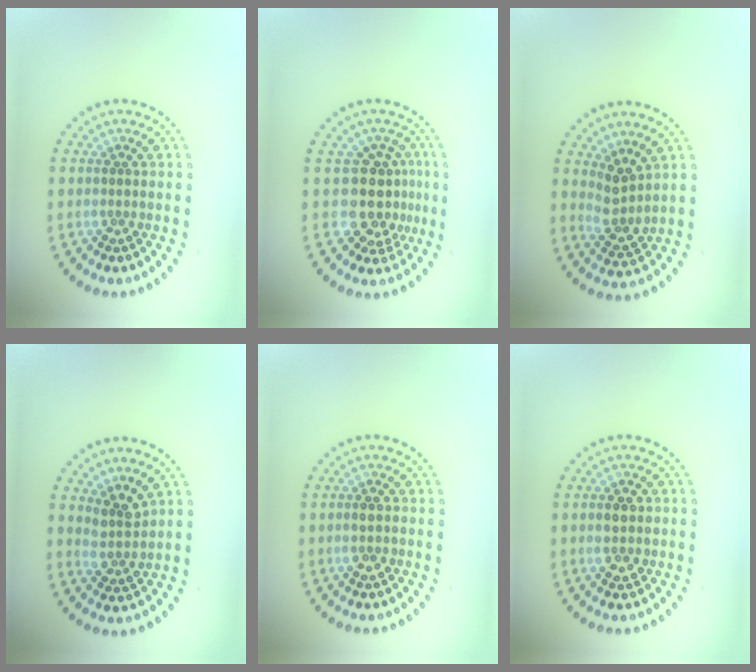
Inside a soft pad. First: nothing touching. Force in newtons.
{"total": 4.1, "press": 3.2, "slide": 2.5}
{"total": 2.6, "press": 1.9, "slide": 1.7}
{"total": 2.5, "press": 1.9, "slide": 1.6}
{"total": 1.4, "press": 1.4, "slide": 0.5}
{"total": 2.9, "press": 2.9, "slide": 0.2}